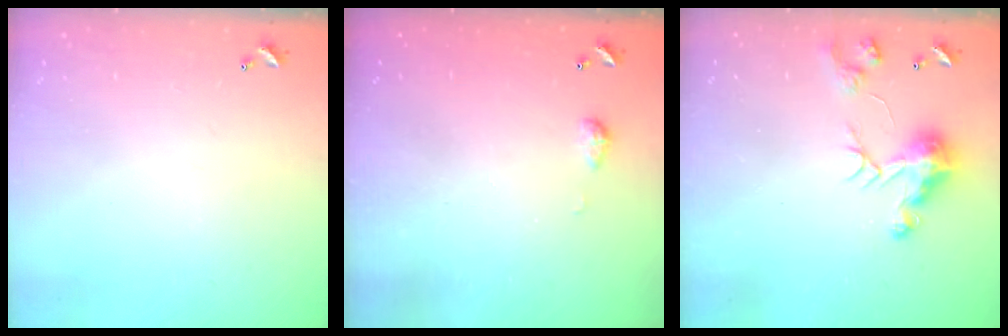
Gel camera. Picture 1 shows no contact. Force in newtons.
{"total": 3.3, "press": 3.2, "slide": 0.5}
{"total": 11.0, "press": 11.0, "slide": 0.7}